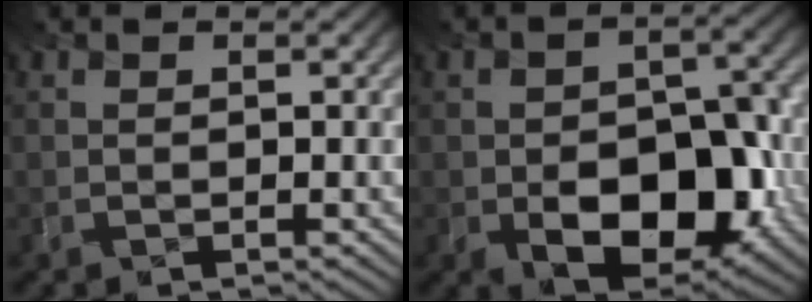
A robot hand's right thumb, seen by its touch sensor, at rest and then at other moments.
{"total": 12.5, "force": [-4.7, 7.2, 9.0], "torque": [-0.134, -0.018, -0.075]}